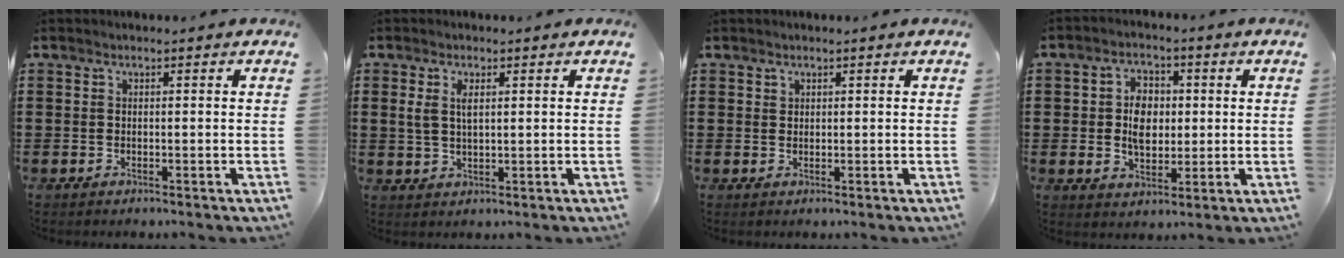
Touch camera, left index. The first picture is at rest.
{"total": 2.9, "force": [1.0, 1.1, 2.5], "torque": [-0.054, 0.007, 0.016]}
{"total": 0.9, "force": [0.7, 0.6, 0.1], "torque": [-0.004, 0.003, 0.014]}
{"total": 5.9, "force": [0.3, 3.9, 4.4], "torque": [-0.085, 0.013, 0.002]}